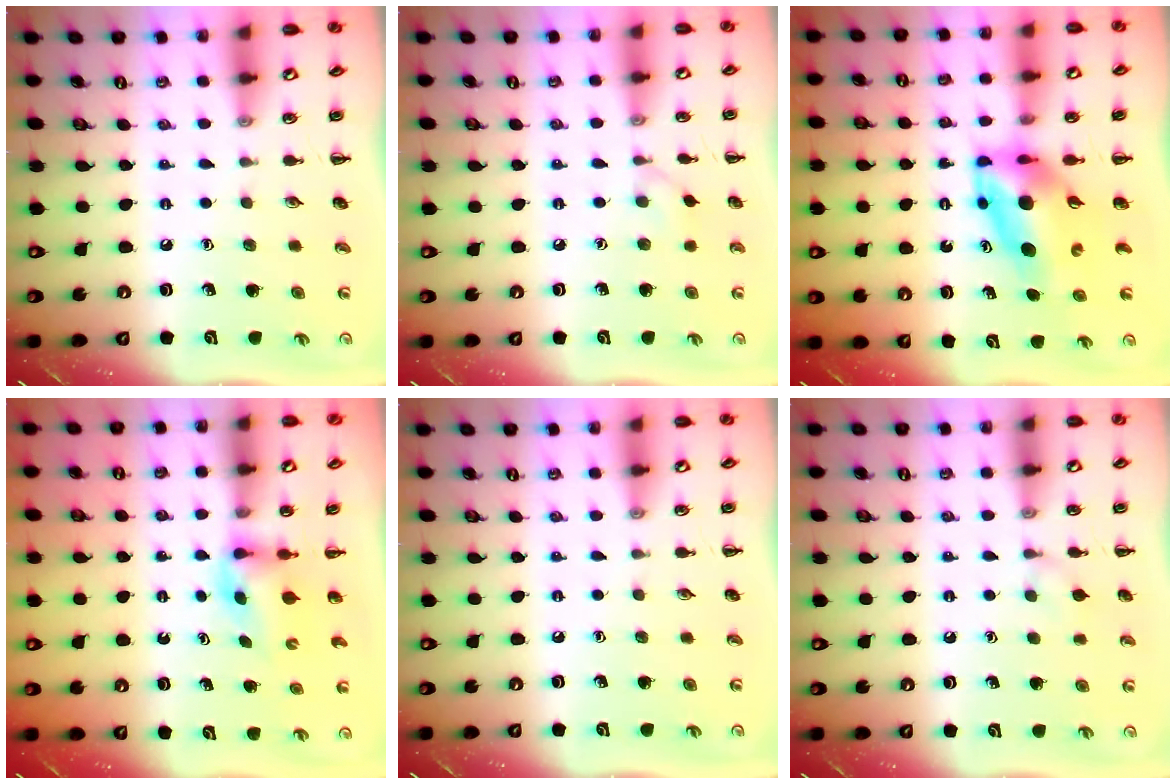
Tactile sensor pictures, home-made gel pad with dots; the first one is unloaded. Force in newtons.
{"total": 3.4, "press": 3.1, "slide": 1.4}
{"total": 7.9, "press": 7.6, "slide": 2.3}
{"total": 2.9, "press": 2.7, "slide": 1.0}
{"total": 0.0}
{"total": 5.3, "press": 4.9, "slide": 2.0}